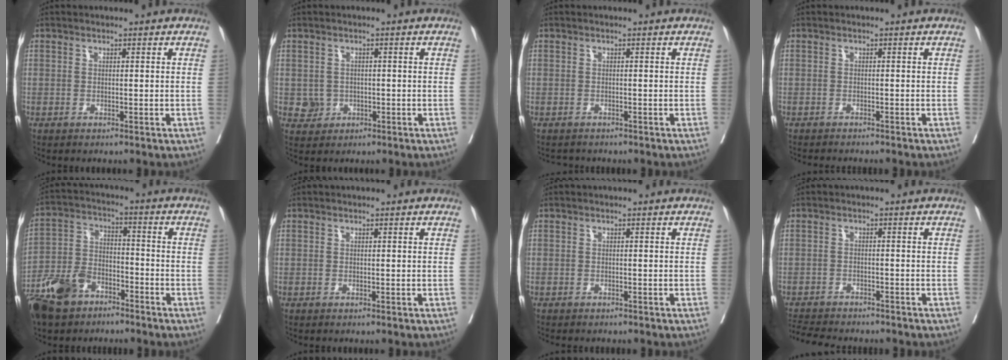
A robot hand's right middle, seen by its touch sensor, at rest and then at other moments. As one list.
[{"total": 2.5, "force": [-0.5, 2.3, 0.5], "torque": [-0.002, 0.005, -0.002]}, {"total": 1.4, "force": [-1.4, 0.5, -0.1], "torque": [-0.006, -0.006, -0.023]}, {"total": 4.9, "force": [-4.5, 0.5, 1.8], "torque": [-0.019, -0.008, -0.063]}, {"total": 11.1, "force": [-7.5, 5.9, 5.6], "torque": [-0.129, -0.009, -0.143]}, {"total": 0.0}, {"total": 2.9, "force": [-2.6, 0.8, 1.1], "torque": [-0.019, -0.007, -0.031]}, {"total": 9.3, "force": [-8.5, 2.0, 3.2], "torque": [-0.060, -0.009, -0.124]}]